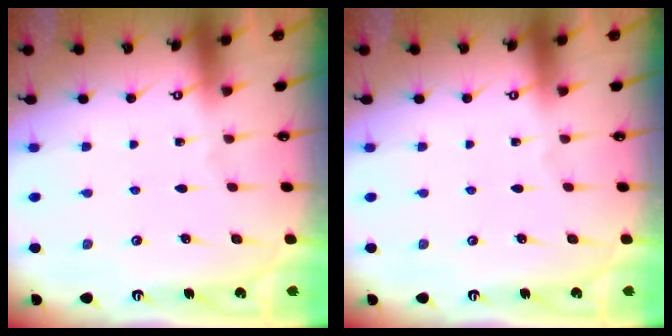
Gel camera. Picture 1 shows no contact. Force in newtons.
{"total": 0.0}